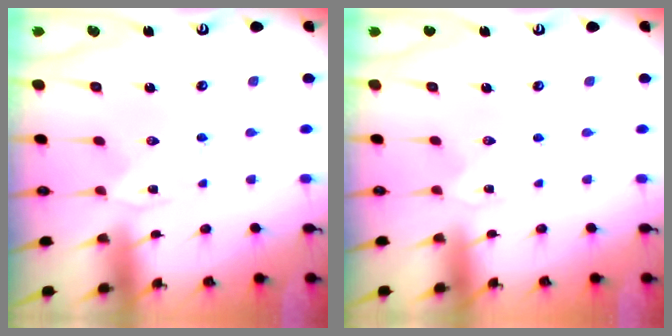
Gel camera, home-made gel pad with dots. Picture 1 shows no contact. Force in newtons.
{"total": 1.1, "press": 1.1, "slide": 0.2}